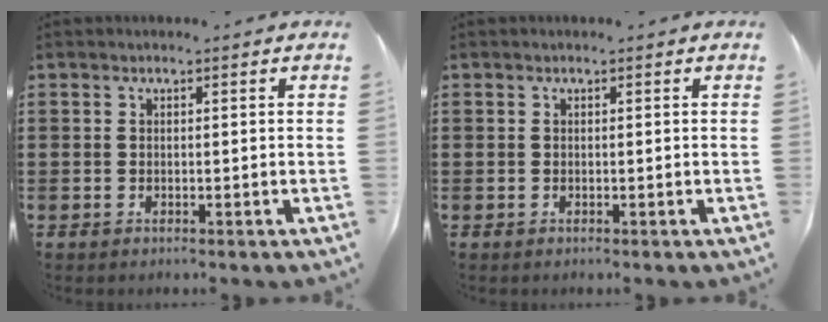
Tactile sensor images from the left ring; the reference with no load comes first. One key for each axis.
{"total": 0.0}